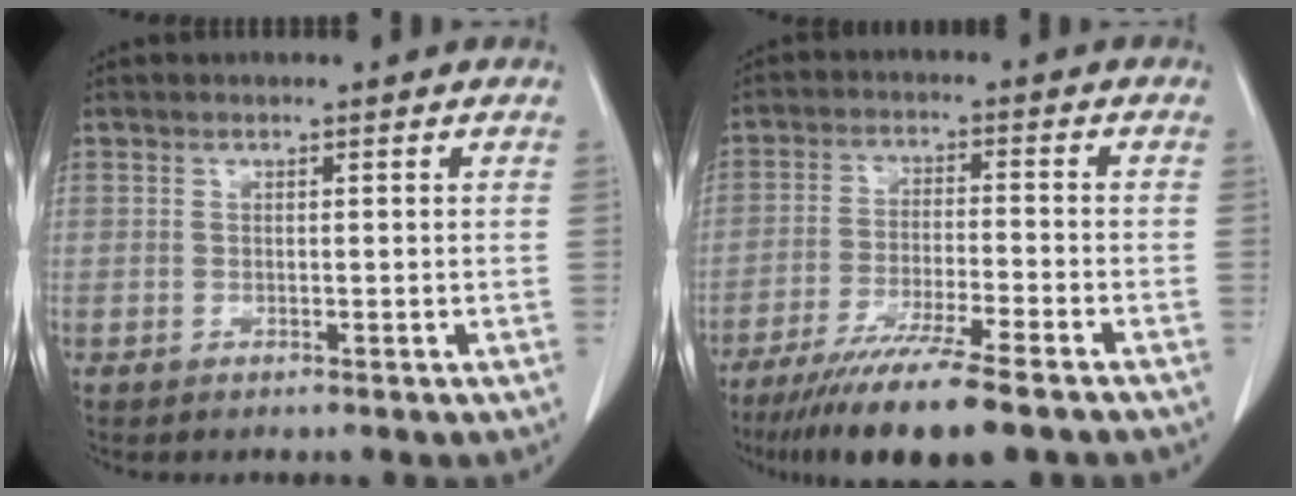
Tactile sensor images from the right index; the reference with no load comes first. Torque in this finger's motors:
{"motor_torque": [1.58, -0.56, 0.54, 0.20]}